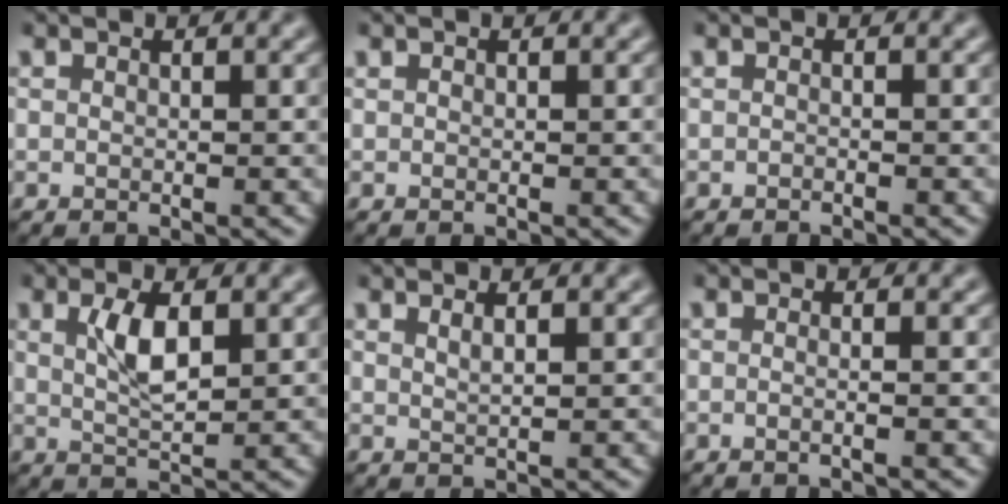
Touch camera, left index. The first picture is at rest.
{"total": 0.0}
{"total": 1.0, "force": [-1.0, -0.3, -0.2], "torque": [0.007, 0.000, -0.014]}
{"total": 2.6, "force": [0.3, 0.7, 2.5], "torque": [-0.052, 0.004, 0.013]}
{"total": 0.5, "force": [0.2, 0.0, 0.5], "torque": [0.001, 0.003, 0.001]}
{"total": 2.2, "force": [-0.3, 1.1, 1.9], "torque": [0.011, 0.003, -0.035]}